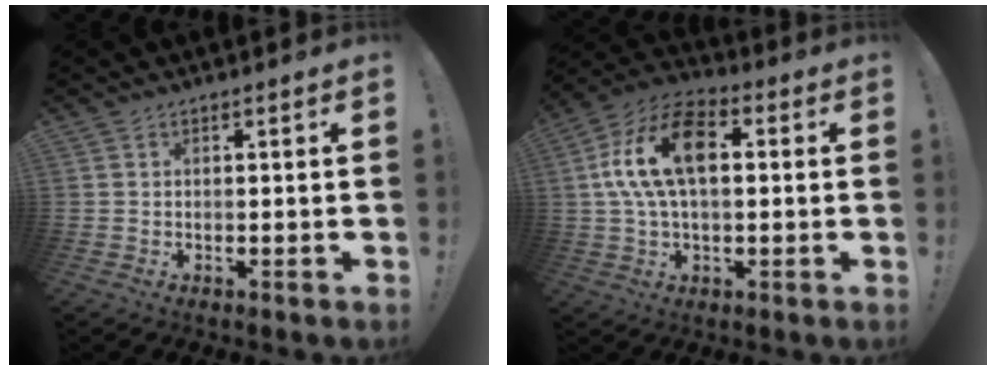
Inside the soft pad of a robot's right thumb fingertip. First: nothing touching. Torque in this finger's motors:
{"motor_torque": [2.46, 2.55, 0.36, 0.10, 0.55]}